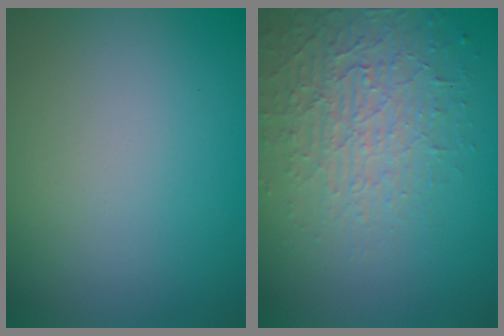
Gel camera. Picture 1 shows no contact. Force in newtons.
{"total": 4.0, "press": 3.7, "slide": 1.4}